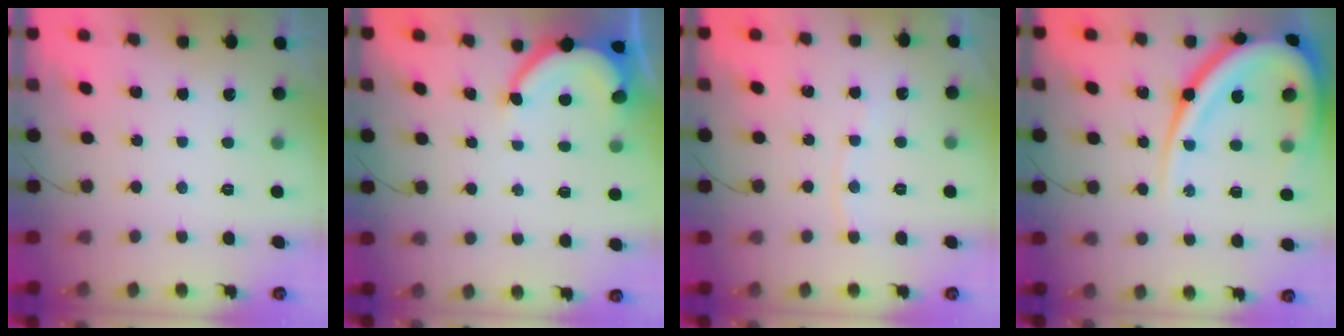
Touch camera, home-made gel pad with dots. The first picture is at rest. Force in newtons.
{"total": 6.3, "press": 6.3, "slide": 0.5}
{"total": 5.1, "press": 5.1, "slide": 0.6}
{"total": 23.8, "press": 23.7, "slide": 2.5}